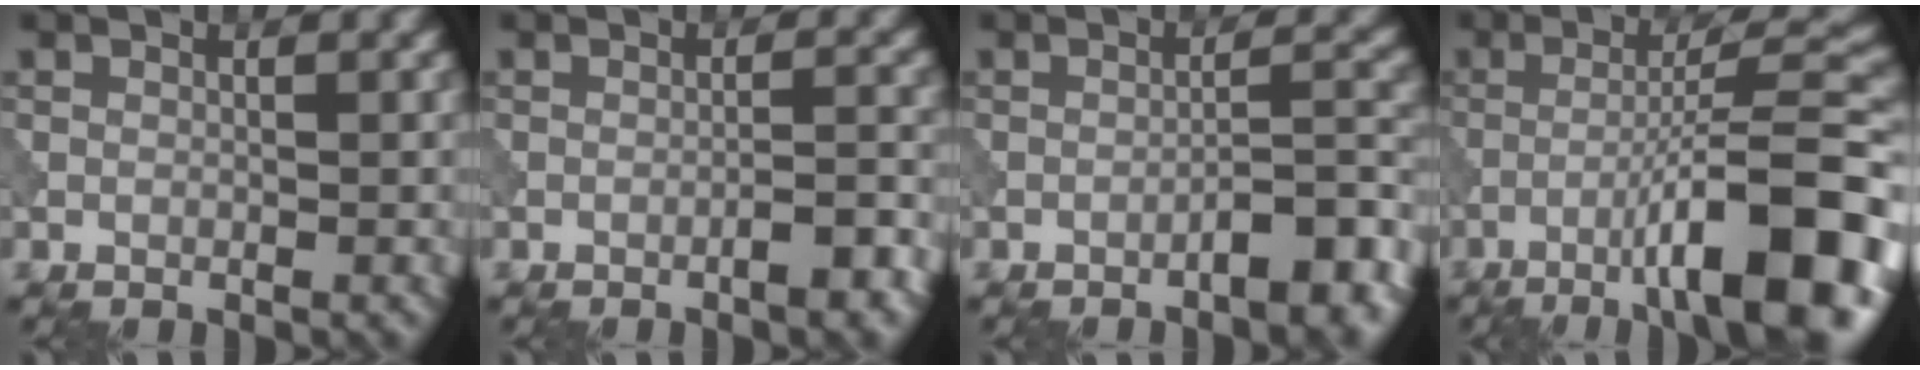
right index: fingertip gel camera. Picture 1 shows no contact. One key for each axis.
{"total": 2.6, "fx": -1.5, "fy": 0.4, "fz": 2.2, "tx": -0.030, "ty": 0.009, "tz": -0.027}
{"total": 5.0, "fx": -3.1, "fy": 1.1, "fz": 3.8, "tx": -0.046, "ty": 0.017, "tz": -0.047}
{"total": 12.7, "fx": -5.6, "fy": 2.2, "fz": 11.1, "tx": -0.156, "ty": 0.019, "tz": -0.084}